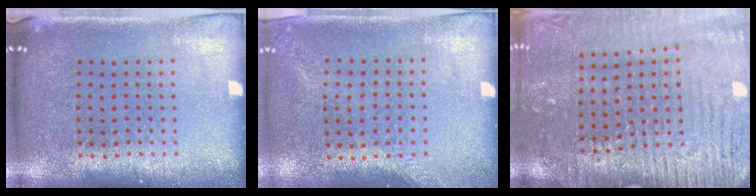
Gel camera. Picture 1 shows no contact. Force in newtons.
{"total": 1.3, "press": 1.1, "slide": 0.6}
{"total": 3.3, "press": 3.3, "slide": 0.2}